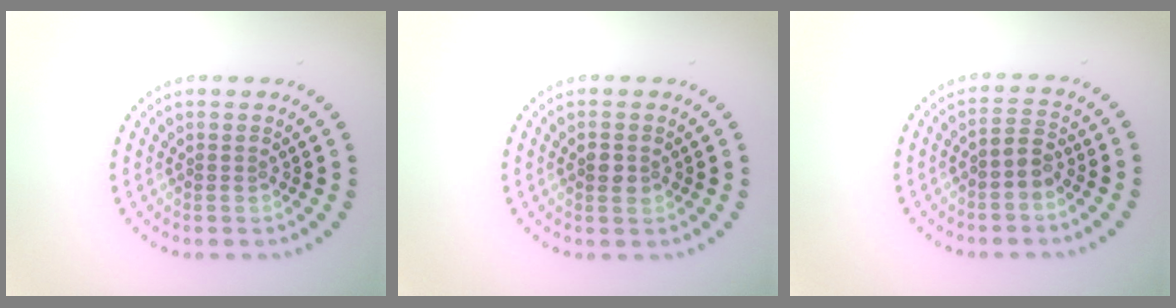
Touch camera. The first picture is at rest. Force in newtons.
{"total": 1.7, "press": 1.7, "slide": 0.0}
{"total": 1.9, "press": 1.6, "slide": 1.0}